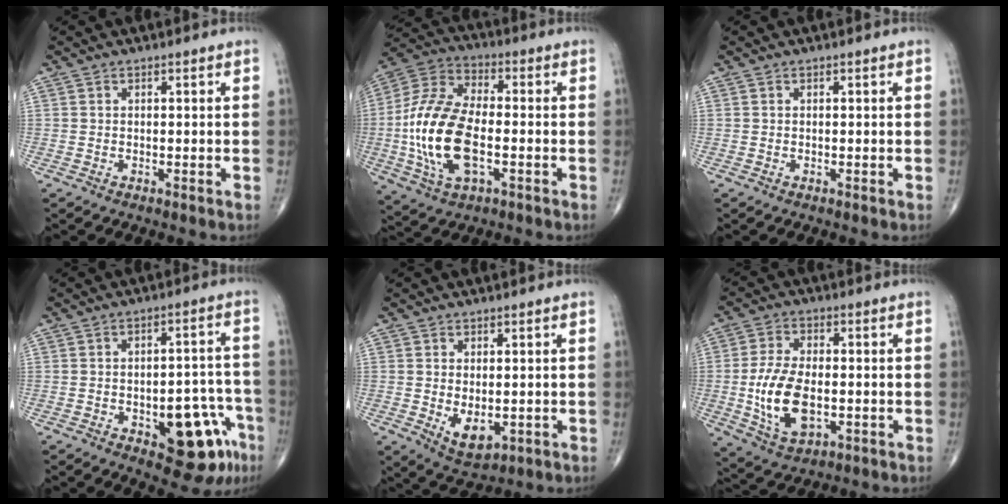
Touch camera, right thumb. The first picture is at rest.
{"total": 18.6, "force": [-3.1, 9.4, 15.8], "torque": [-0.328, 0.019, -0.057]}
{"total": 0.0}
{"total": 14.3, "force": [-6.2, 6.6, 11.1], "torque": [-0.101, 0.044, -0.069]}
{"total": 6.0, "force": [-0.9, 3.4, 4.9], "torque": [-0.070, -0.014, -0.001]}
{"total": 12.4, "force": [-1.8, 6.7, 10.3], "torque": [-0.198, -0.002, -0.026]}